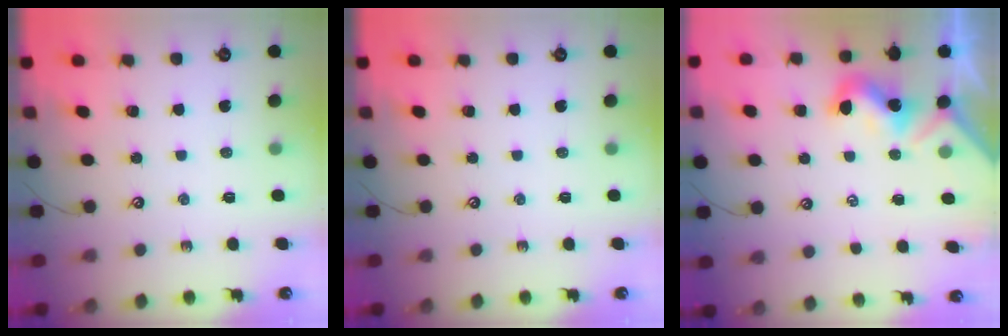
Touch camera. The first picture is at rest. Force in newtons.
{"total": 0.0}
{"total": 1.8, "press": 1.8, "slide": 0.2}